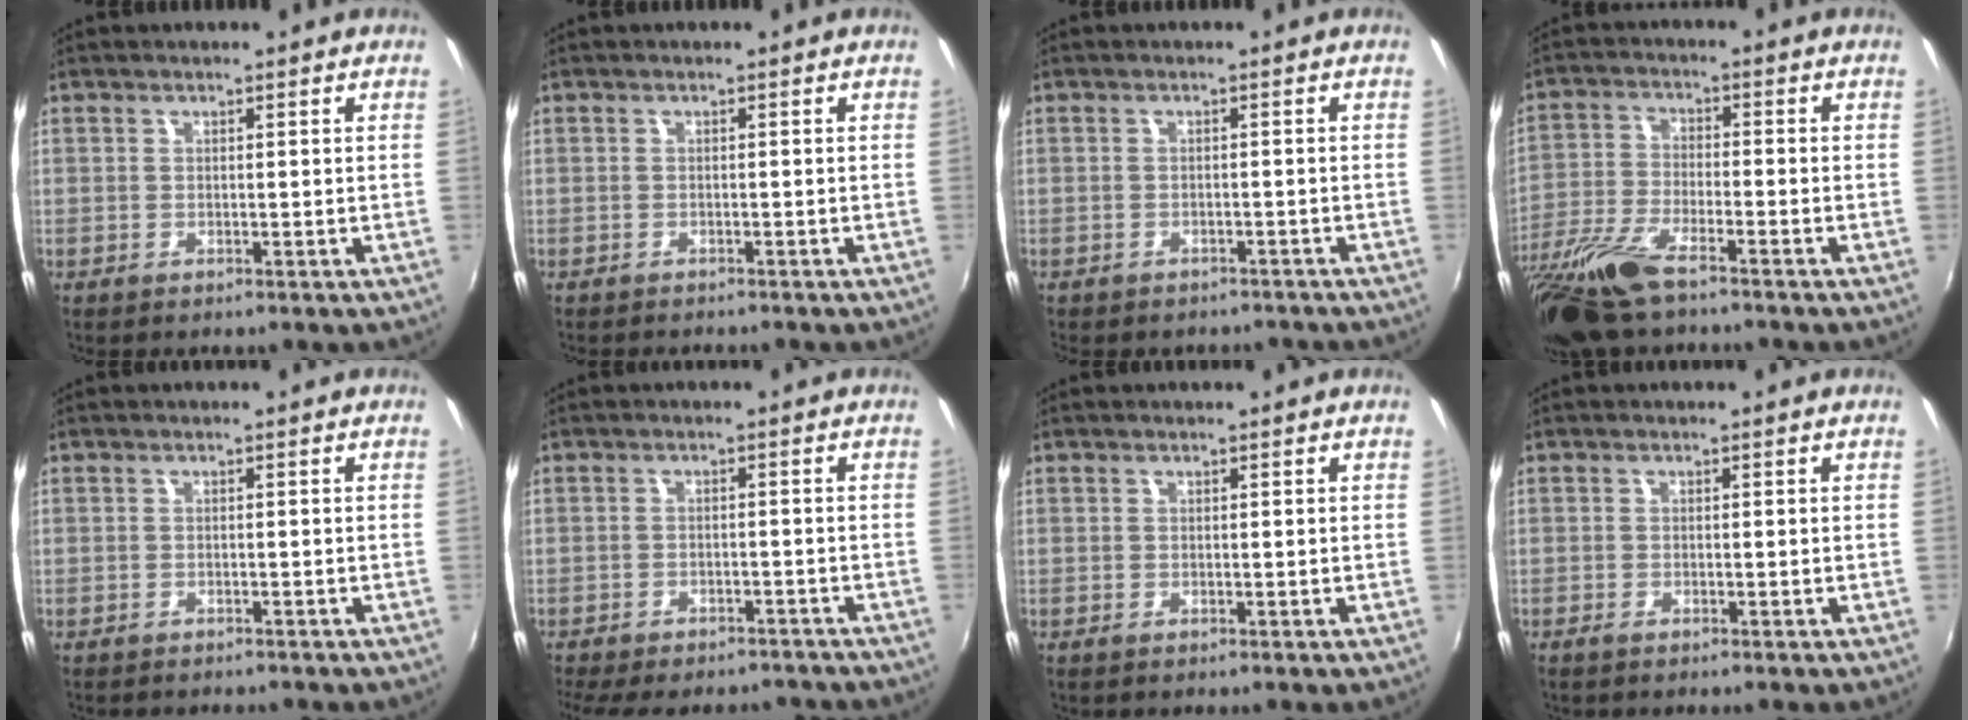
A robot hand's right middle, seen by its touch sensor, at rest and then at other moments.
{"total": 1.5, "force": [-1.4, 0.4, 0.3], "torque": [-0.010, -0.008, -0.022]}
{"total": 4.6, "force": [-3.9, 2.0, 1.4], "torque": [-0.031, -0.014, -0.049]}
{"total": 13.8, "force": [-10.3, 3.1, 8.7], "torque": [-0.197, -0.038, -0.205]}
{"total": 2.2, "force": [-2.0, 0.7, 0.6], "torque": [-0.018, -0.011, -0.030]}
{"total": 14.0, "force": [-11.9, 4.8, 5.6], "torque": [-0.126, -0.017, -0.158]}
{"total": 0.0}
{"total": 1.0, "force": [-0.9, 0.2, 0.5], "torque": [-0.011, -0.004, -0.020]}